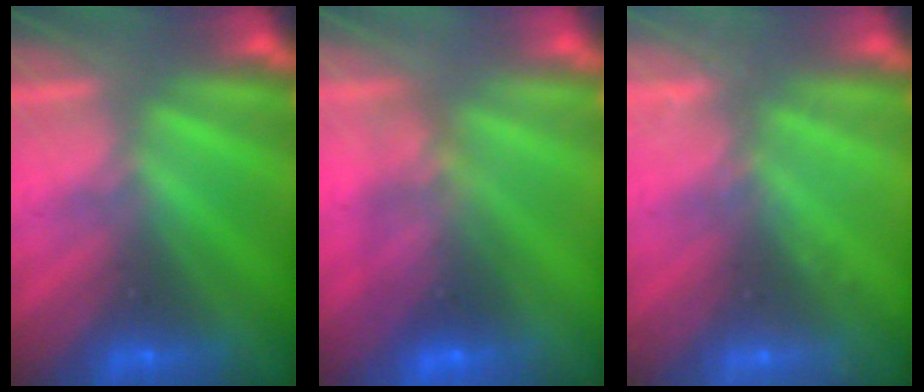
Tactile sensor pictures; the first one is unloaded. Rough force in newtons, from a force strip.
{"total": 7.5}
{"total": 2.3}